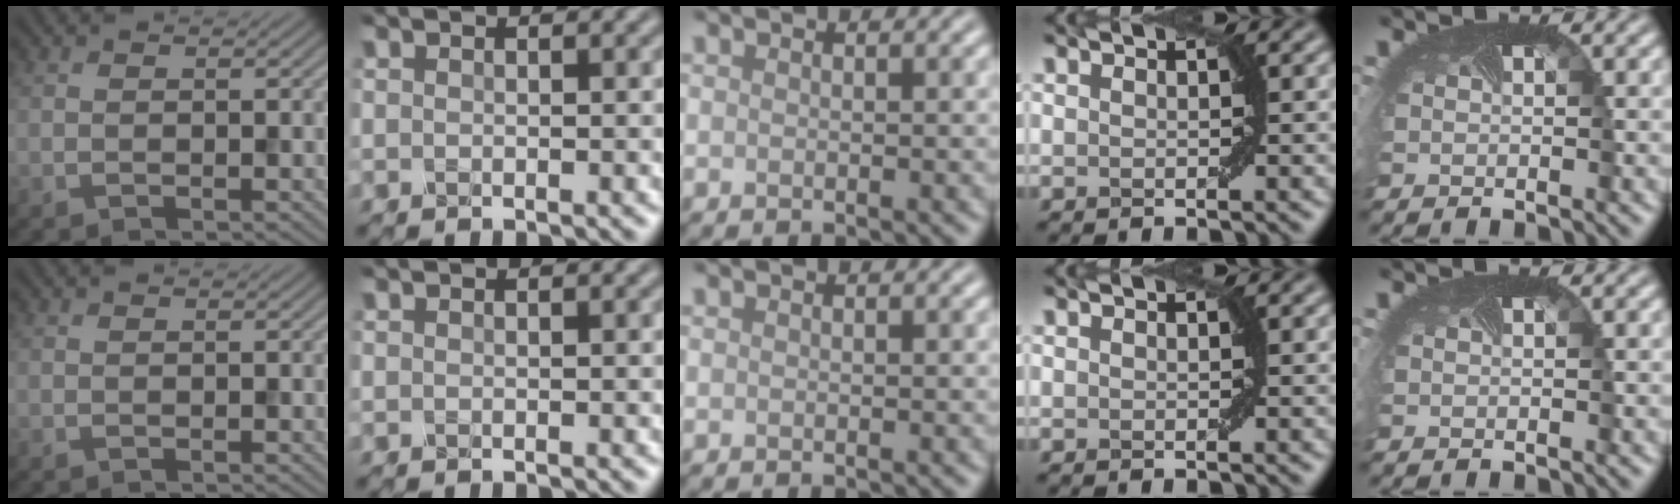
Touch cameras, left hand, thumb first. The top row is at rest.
{}